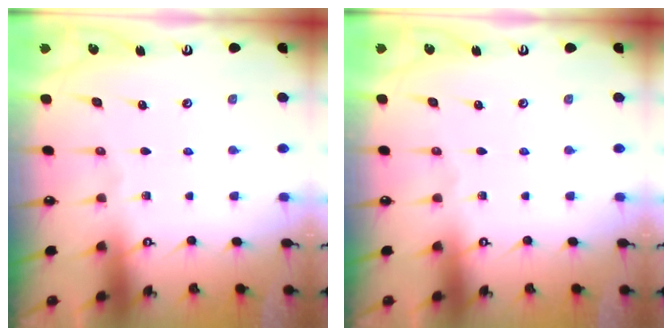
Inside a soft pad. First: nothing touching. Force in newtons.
{"total": 0.0}